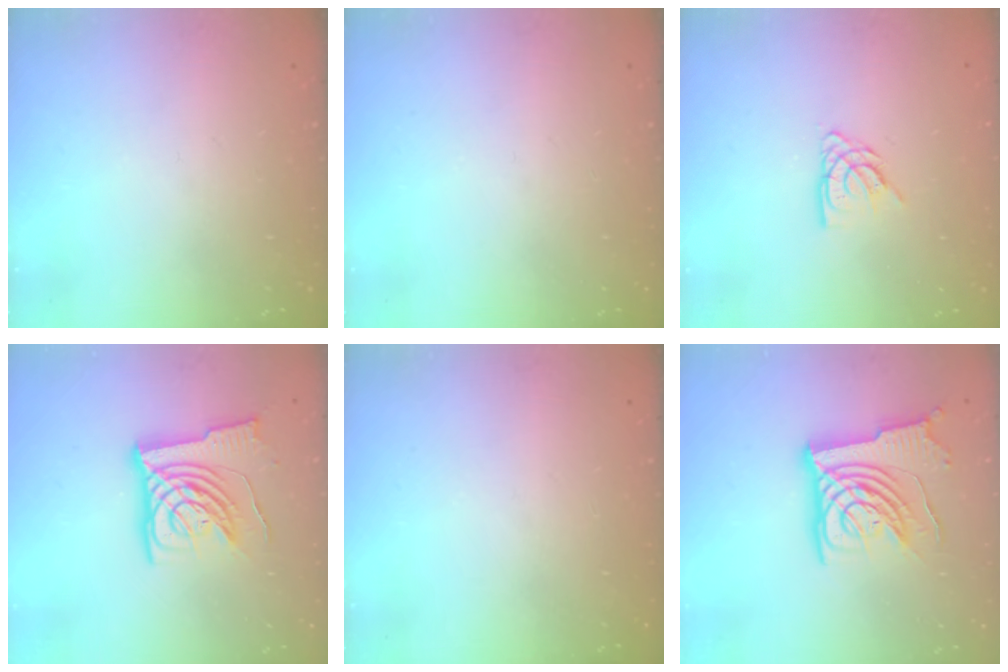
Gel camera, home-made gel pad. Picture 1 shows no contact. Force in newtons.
{"total": 0.0}
{"total": 7.1, "press": 7.0, "slide": 0.6}
{"total": 12.4, "press": 12.2, "slide": 2.0}
{"total": 0.0}
{"total": 14.6, "press": 14.5, "slide": 1.8}